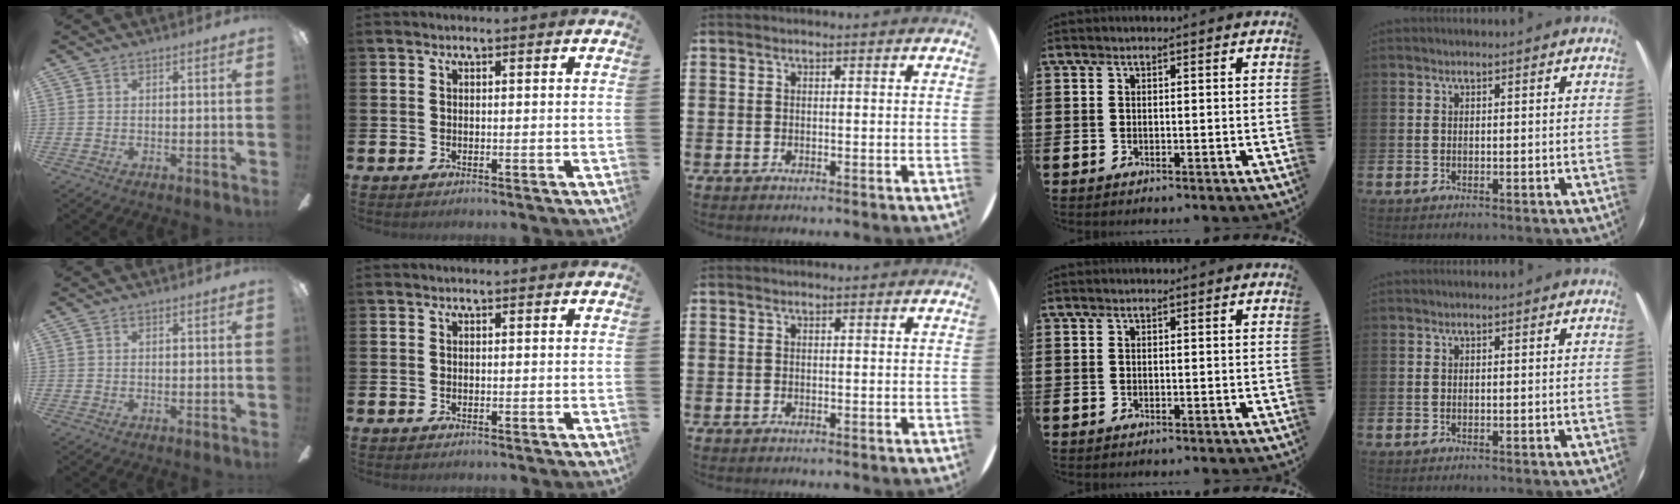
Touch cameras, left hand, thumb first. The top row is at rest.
{}